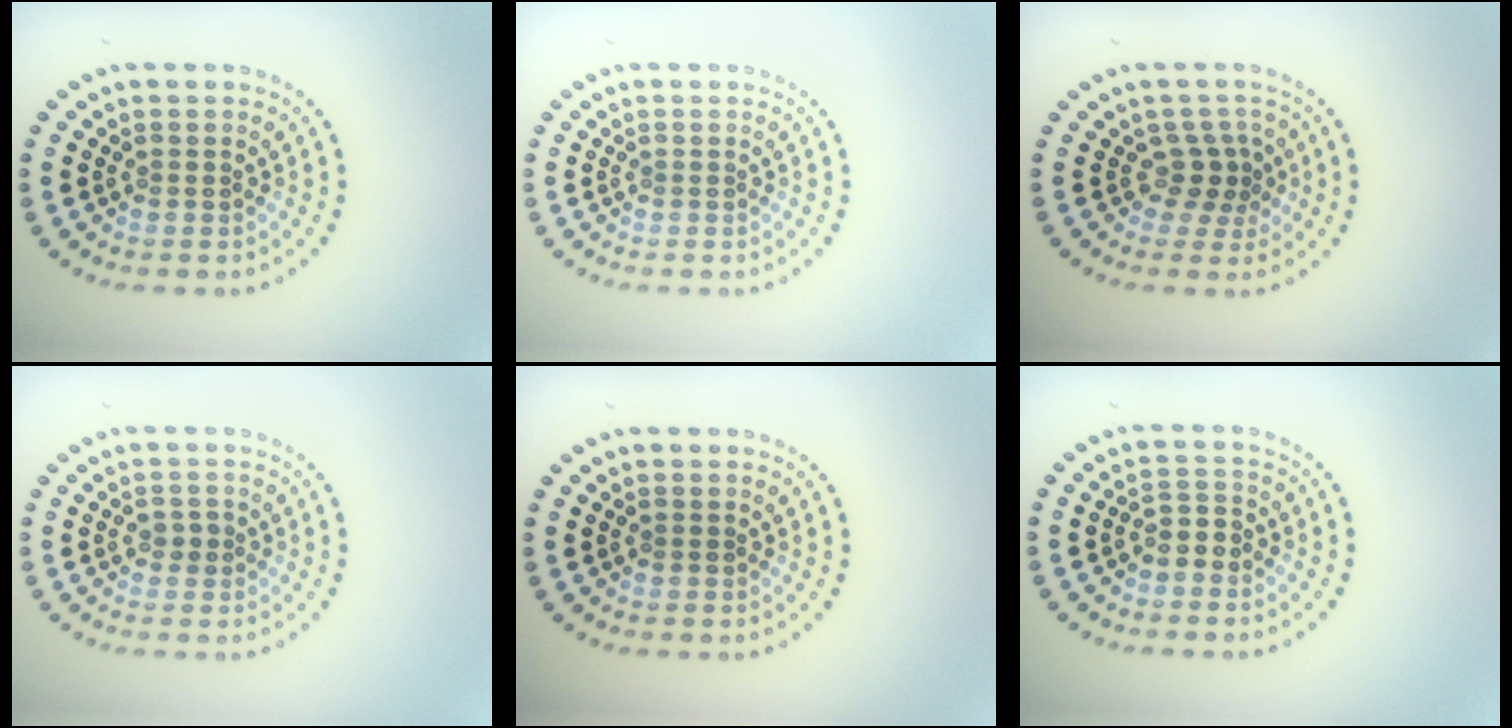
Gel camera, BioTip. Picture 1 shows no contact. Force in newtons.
{"total": 0.0}
{"total": 2.0, "press": 1.4, "slide": 1.4}
{"total": 1.2, "press": 1.1, "slide": 0.3}
{"total": 0.0}
{"total": 1.7, "press": 1.3, "slide": 1.0}